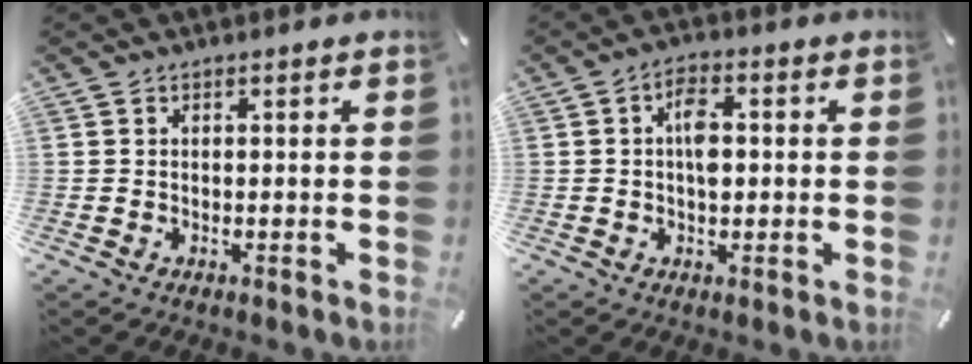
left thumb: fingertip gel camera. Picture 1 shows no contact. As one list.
[{"total": 5.6, "force": [0.3, 3.2, 4.6], "torque": [-0.065, 0.001, 0.000]}]